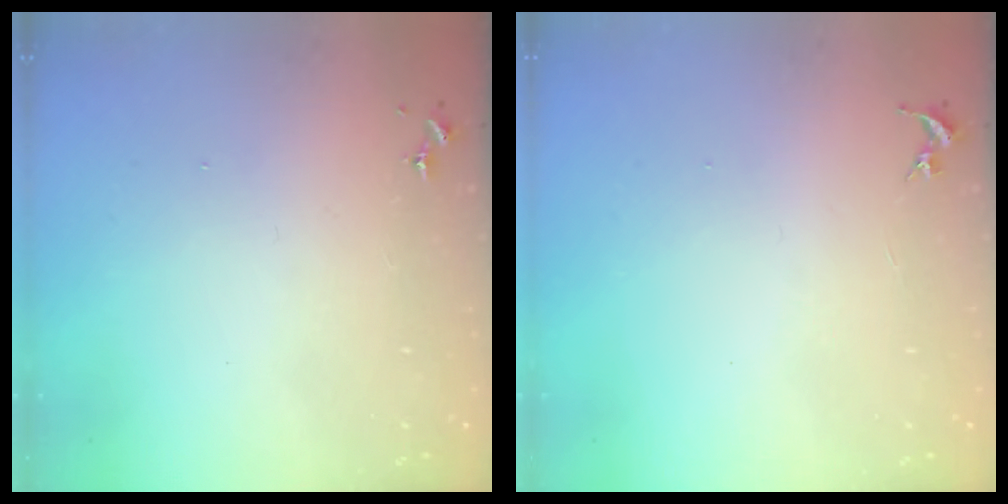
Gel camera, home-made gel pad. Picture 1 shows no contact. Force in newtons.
{"total": 0.0}